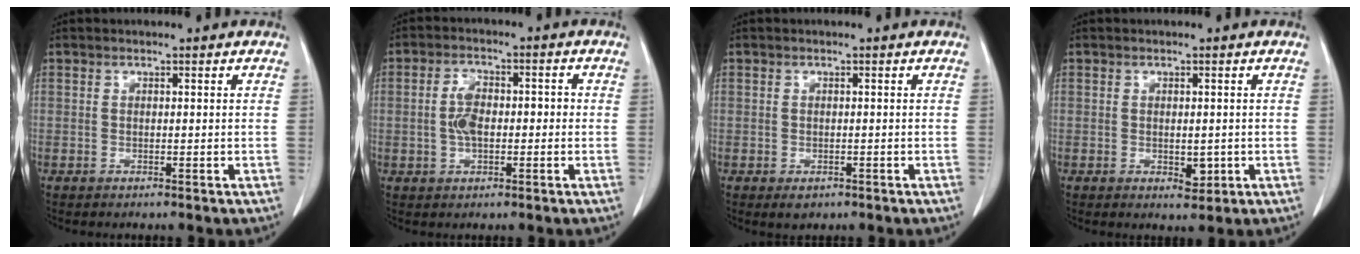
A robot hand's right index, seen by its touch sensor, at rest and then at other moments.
{"total": 5.1, "force": [-0.4, 2.7, 4.3], "torque": [-0.091, 0.016, -0.010]}
{"total": 1.7, "force": [-0.9, 1.2, 0.8], "torque": [-0.009, 0.000, -0.004]}
{"total": 2.4, "force": [-0.4, 1.3, 2.0], "torque": [-0.028, -0.004, 0.001]}